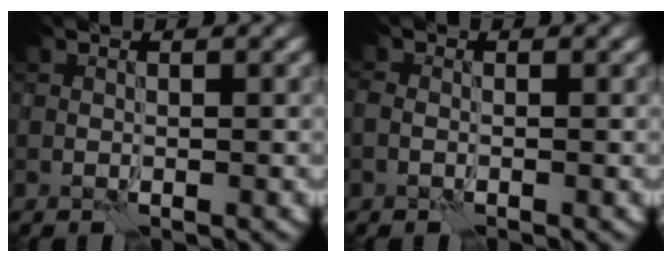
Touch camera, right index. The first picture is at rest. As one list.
[{"total": 0.9, "force": [-0.4, 0.7, 0.5], "torque": [-0.013, 0.002, -0.012]}]